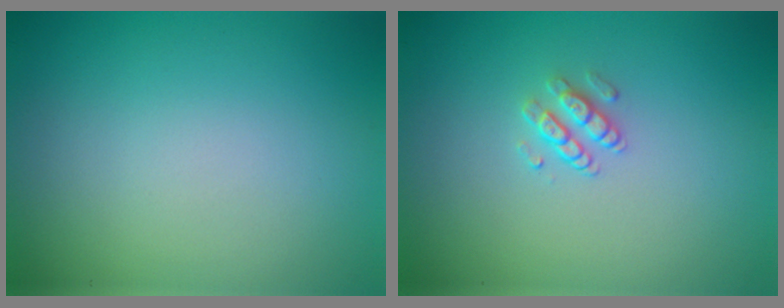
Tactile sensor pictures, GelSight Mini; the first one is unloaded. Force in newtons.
{"total": 1.5, "press": 1.1, "slide": 1.0}